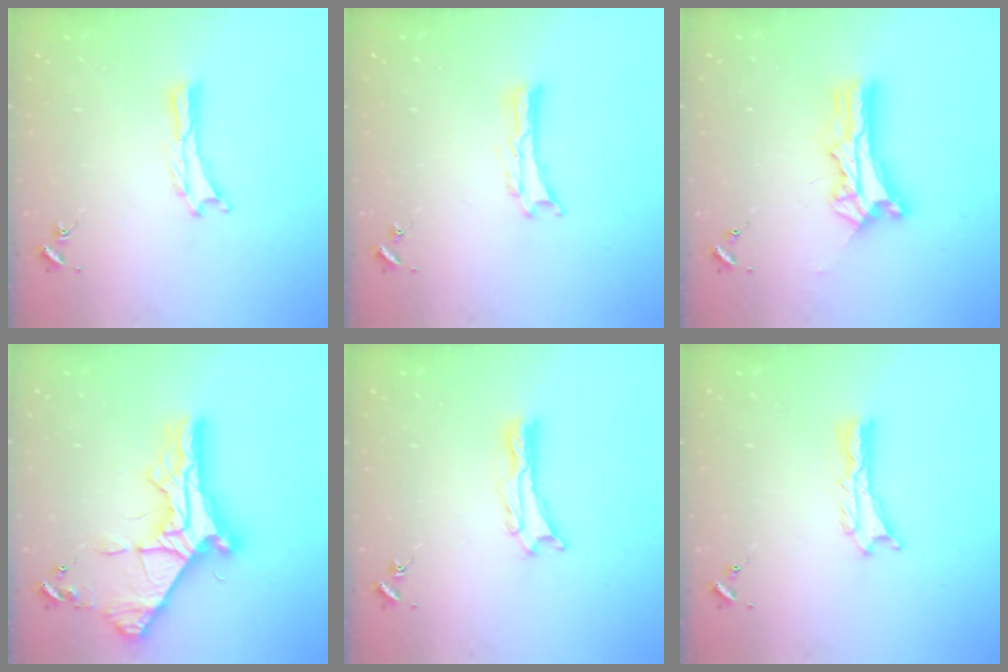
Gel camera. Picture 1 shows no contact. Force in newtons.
{"total": 0.0}
{"total": 10.1, "press": 10.0, "slide": 0.9}
{"total": 10.8, "press": 10.7, "slide": 1.2}
{"total": 1.2, "press": 1.2, "slide": 0.2}
{"total": 1.3, "press": 1.3, "slide": 0.1}